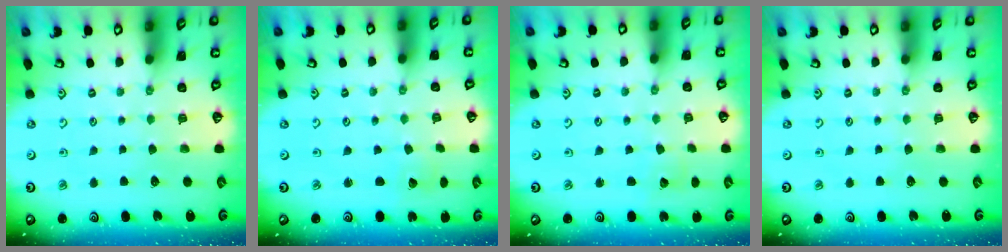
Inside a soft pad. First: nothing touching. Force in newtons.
{"total": 2.0, "press": 2.0, "slide": 0.2}
{"total": 2.9, "press": 2.9, "slide": 0.3}
{"total": 0.0}